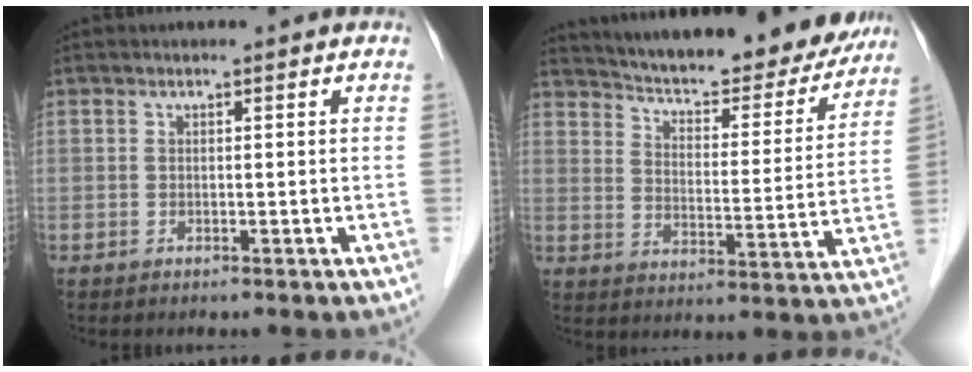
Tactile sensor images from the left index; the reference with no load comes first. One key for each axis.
{"total": 23.2, "fx": 21.2, "fy": 5.0, "fz": 8.0, "tx": -0.121, "ty": -0.028, "tz": 0.278}